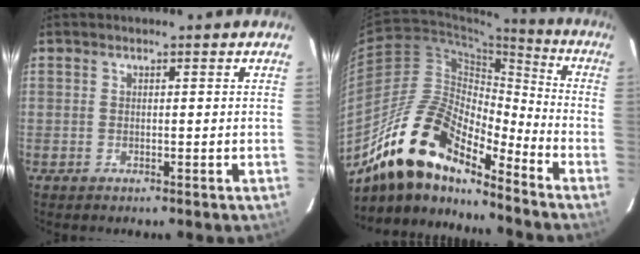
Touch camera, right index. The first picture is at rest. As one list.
[{"total": 18.3, "force": [-13.9, 5.8, 10.4], "torque": [-0.182, -0.002, -0.271]}]